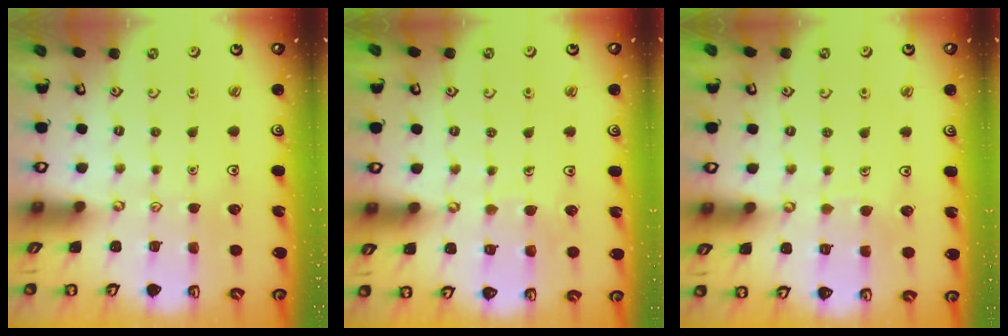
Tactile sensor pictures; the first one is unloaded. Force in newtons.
{"total": 4.7, "press": 4.7, "slide": 0.4}
{"total": 3.9, "press": 3.9, "slide": 0.4}